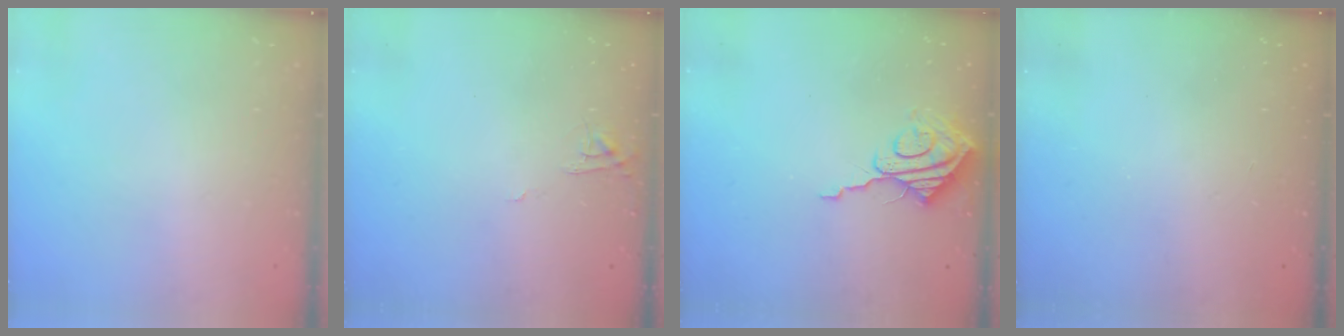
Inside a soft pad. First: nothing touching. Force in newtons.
{"total": 5.3, "press": 5.3, "slide": 0.3}
{"total": 9.1, "press": 9.1, "slide": 0.7}
{"total": 0.0}